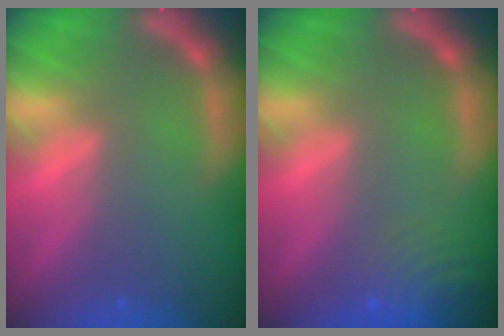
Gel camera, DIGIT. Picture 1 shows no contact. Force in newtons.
{"total": 8.0}